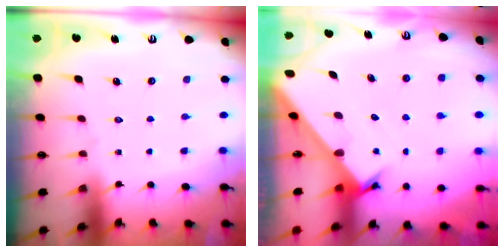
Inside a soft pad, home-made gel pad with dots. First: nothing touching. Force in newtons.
{"total": 2.6, "press": 2.6, "slide": 0.2}